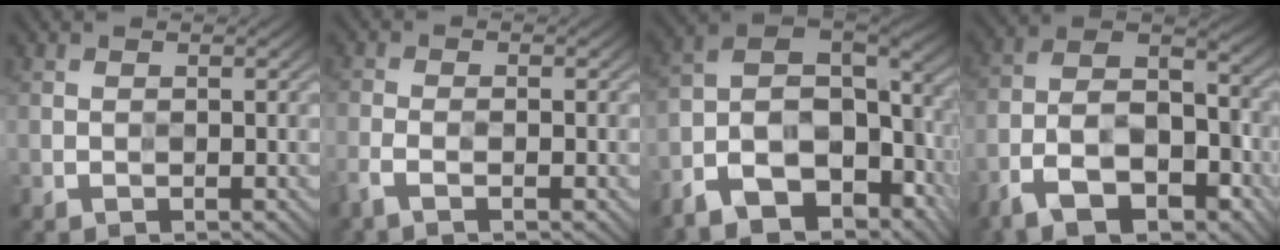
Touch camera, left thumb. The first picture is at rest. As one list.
[{"total": 2.4, "force": [-1.6, 0.5, 1.8], "torque": [-0.044, -0.002, -0.039]}, {"total": 15.2, "force": [-7.8, 8.0, 10.3], "torque": [-0.230, -0.036, -0.114]}, {"total": 13.4, "force": [-8.0, 6.9, 8.3], "torque": [-0.164, -0.024, -0.153]}]